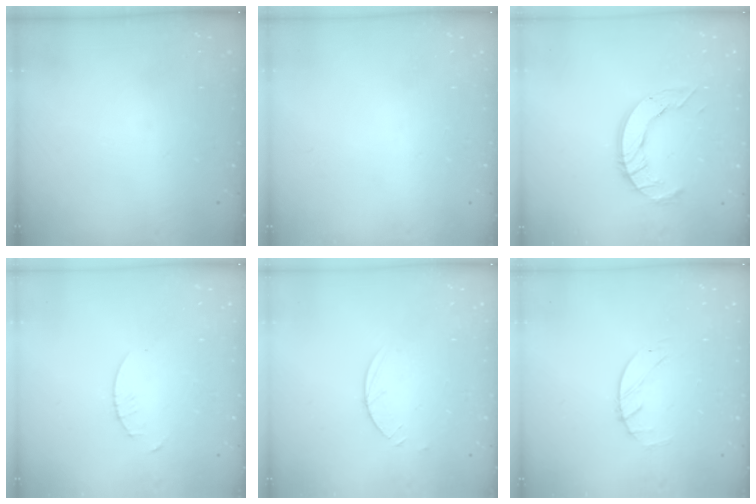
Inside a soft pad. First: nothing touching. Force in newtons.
{"total": 0.0}
{"total": 9.7, "press": 9.6, "slide": 0.9}
{"total": 1.3, "press": 1.3, "slide": 0.2}
{"total": 2.5, "press": 2.4, "slide": 0.3}
{"total": 1.9, "press": 1.9, "slide": 0.3}